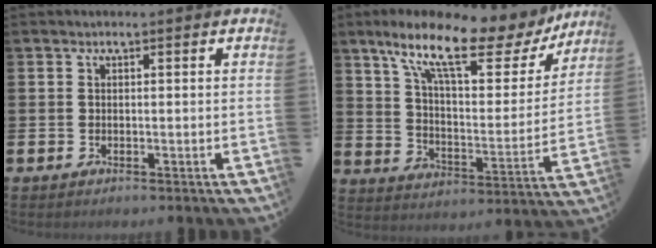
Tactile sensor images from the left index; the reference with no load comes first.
{"total": 12.8, "force": [9.2, 3.9, 8.0], "torque": [-0.167, -0.048, 0.147]}